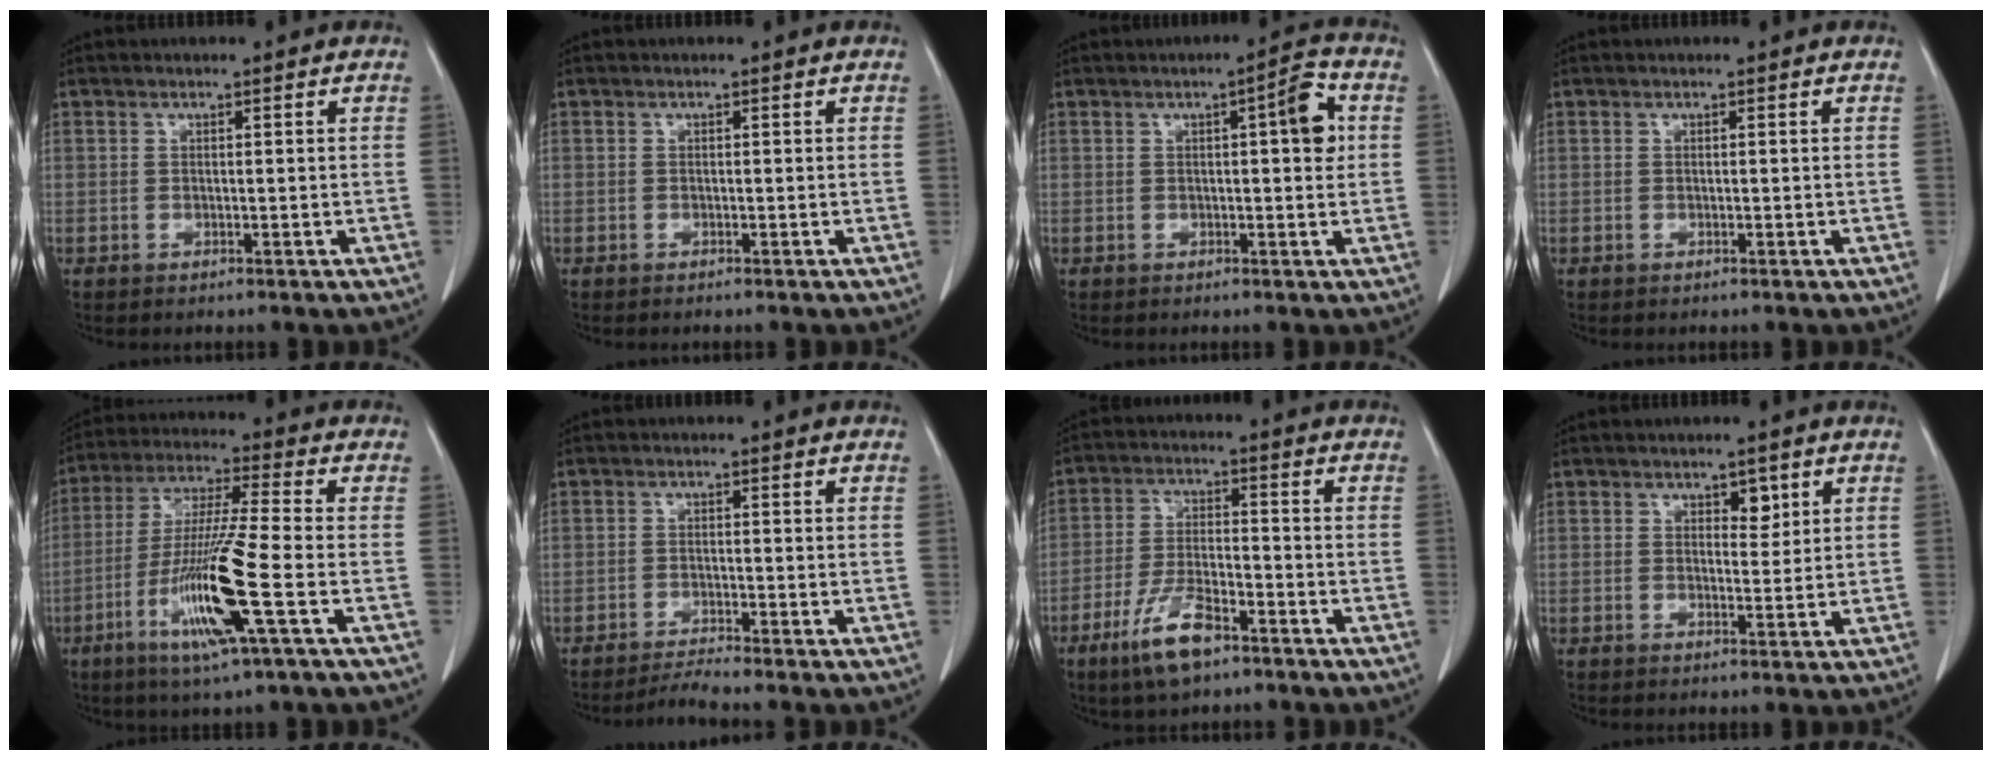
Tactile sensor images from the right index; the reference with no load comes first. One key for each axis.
{"total": 0.0}
{"total": 5.1, "fx": 1.0, "fy": 1.0, "fz": 4.9, "tx": -0.065, "ty": 0.007, "tz": 0.010}
{"total": 0.0}
{"total": 14.4, "fx": -5.2, "fy": -0.4, "fz": 13.5, "tx": -0.274, "ty": -0.022, "tz": -0.101}
{"total": 2.8, "fx": -2.5, "fy": -1.3, "fz": 0.5, "tx": -0.016, "ty": -0.015, "tz": -0.047}
{"total": 8.8, "fx": -5.6, "fy": 2.4, "fz": 6.3, "tx": -0.128, "ty": -0.011, "tz": -0.102}
{"total": 2.4, "fx": 1.3, "fy": 1.3, "fz": 1.5, "tx": -0.015, "ty": -0.002, "tz": 0.020}